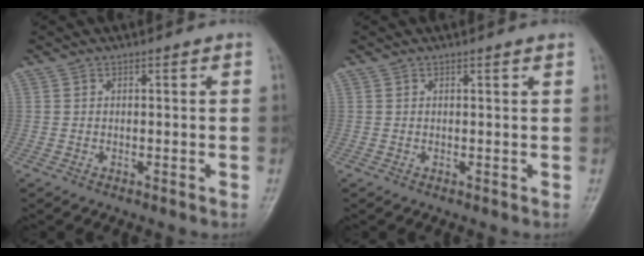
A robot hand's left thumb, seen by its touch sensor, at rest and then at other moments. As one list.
[{"total": 1.0, "force": [0.7, -0.2, 0.6], "torque": [-0.012, -0.001, 0.011]}]